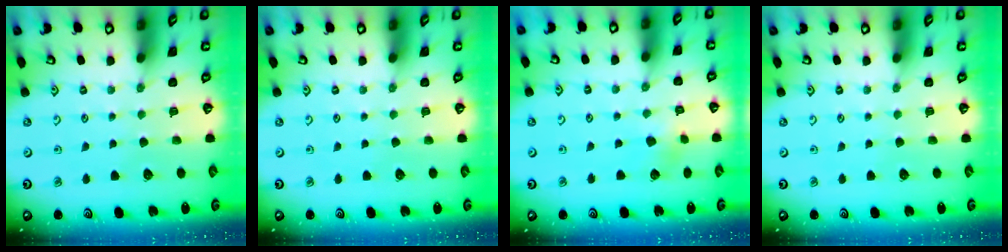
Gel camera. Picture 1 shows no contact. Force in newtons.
{"total": 0.0}
{"total": 2.9, "press": 2.9, "slide": 0.4}
{"total": 0.0}